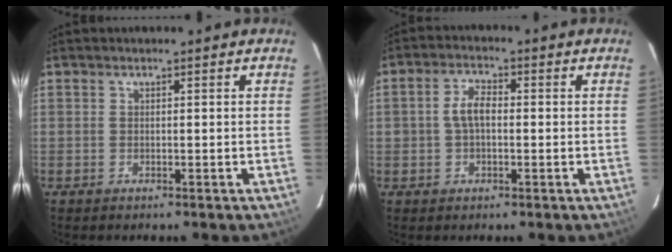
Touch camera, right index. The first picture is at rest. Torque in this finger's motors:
{"motor_torque": [-0.05, -0.04, 0.02, 0.04]}